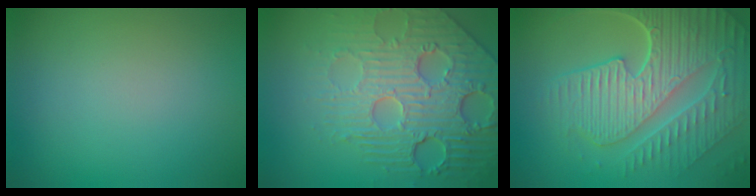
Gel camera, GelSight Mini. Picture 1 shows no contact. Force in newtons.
{"total": 8.6, "press": 5.9, "slide": 6.2}
{"total": 9.4, "press": 6.4, "slide": 6.9}